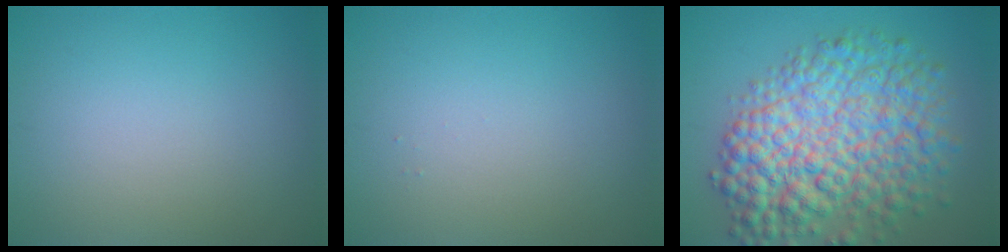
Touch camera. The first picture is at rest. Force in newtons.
{"total": 0.0}
{"total": 10.8, "press": 10.8, "slide": 0.2}